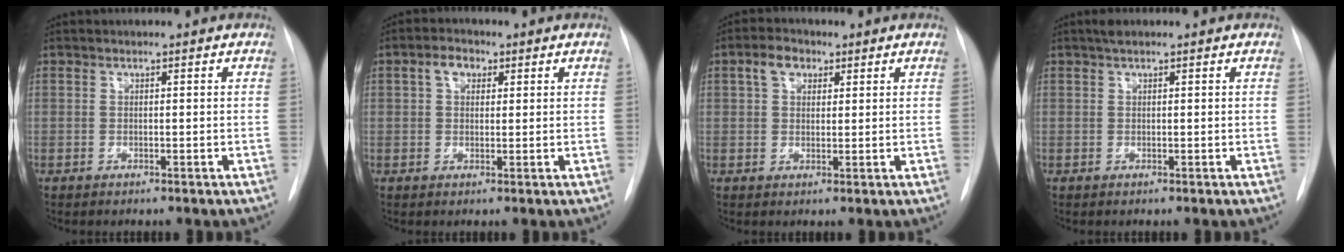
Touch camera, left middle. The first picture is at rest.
{"total": 3.2, "force": [1.3, 2.1, 2.0], "torque": [-0.039, 0.014, 0.023]}
{"total": 3.9, "force": [1.9, 2.6, 2.2], "torque": [-0.046, 0.017, 0.036]}
{"total": 1.2, "force": [0.9, 0.2, 0.8], "torque": [-0.017, 0.010, 0.016]}